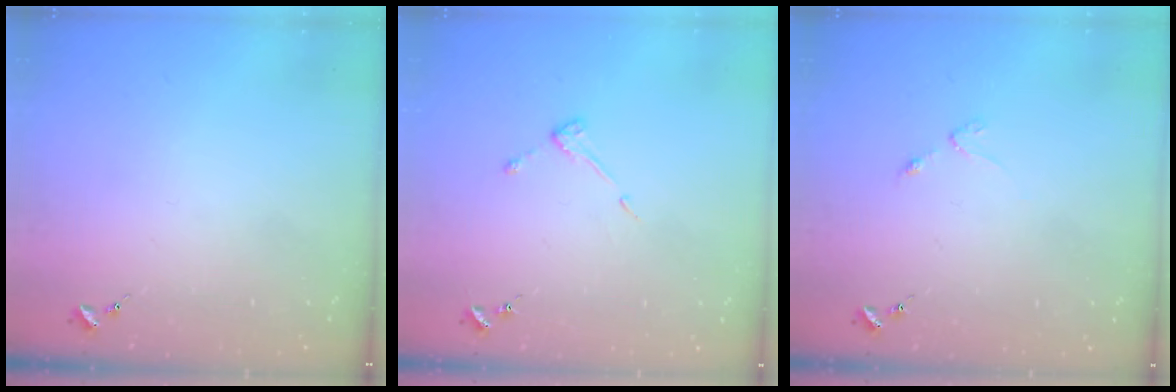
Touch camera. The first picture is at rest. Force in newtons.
{"total": 4.7, "press": 4.7, "slide": 0.6}
{"total": 2.5, "press": 2.4, "slide": 0.4}